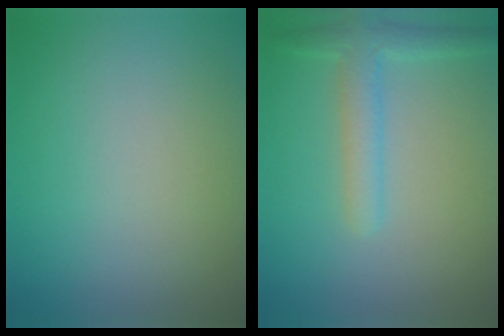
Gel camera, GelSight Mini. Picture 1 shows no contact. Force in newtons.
{"total": 3.0, "press": 3.0, "slide": 0.2}